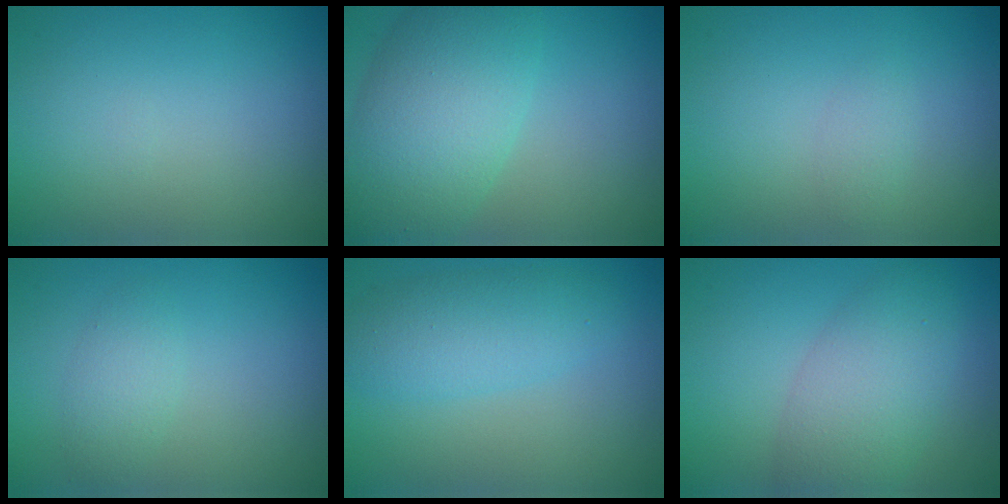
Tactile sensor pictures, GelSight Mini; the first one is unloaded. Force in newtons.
{"total": 7.6, "press": 7.6, "slide": 0.3}
{"total": 1.1, "press": 1.1, "slide": 0.0}
{"total": 1.8, "press": 1.8, "slide": 0.1}
{"total": 3.8, "press": 3.8, "slide": 0.1}
{"total": 5.1, "press": 5.1, "slide": 0.1}